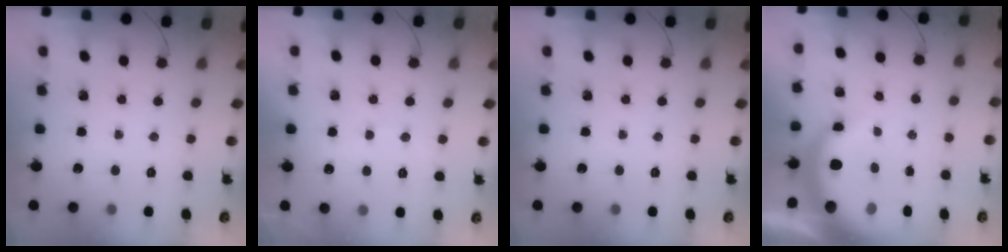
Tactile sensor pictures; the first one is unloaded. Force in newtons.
{"total": 5.6, "press": 5.5, "slide": 0.8}
{"total": 0.0}
{"total": 9.2, "press": 9.2, "slide": 1.2}